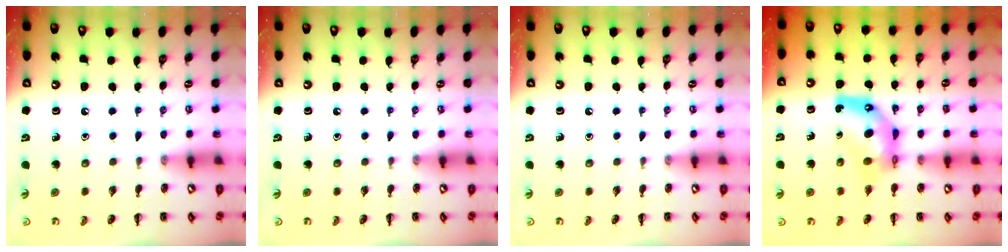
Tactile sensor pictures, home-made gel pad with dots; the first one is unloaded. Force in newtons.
{"total": 0.0}
{"total": 0.0}
{"total": 7.7, "press": 7.4, "slide": 2.2}